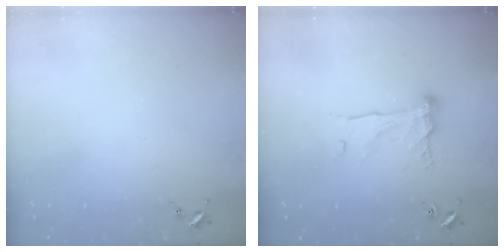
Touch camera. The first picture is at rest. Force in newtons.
{"total": 11.2, "press": 11.2, "slide": 0.8}